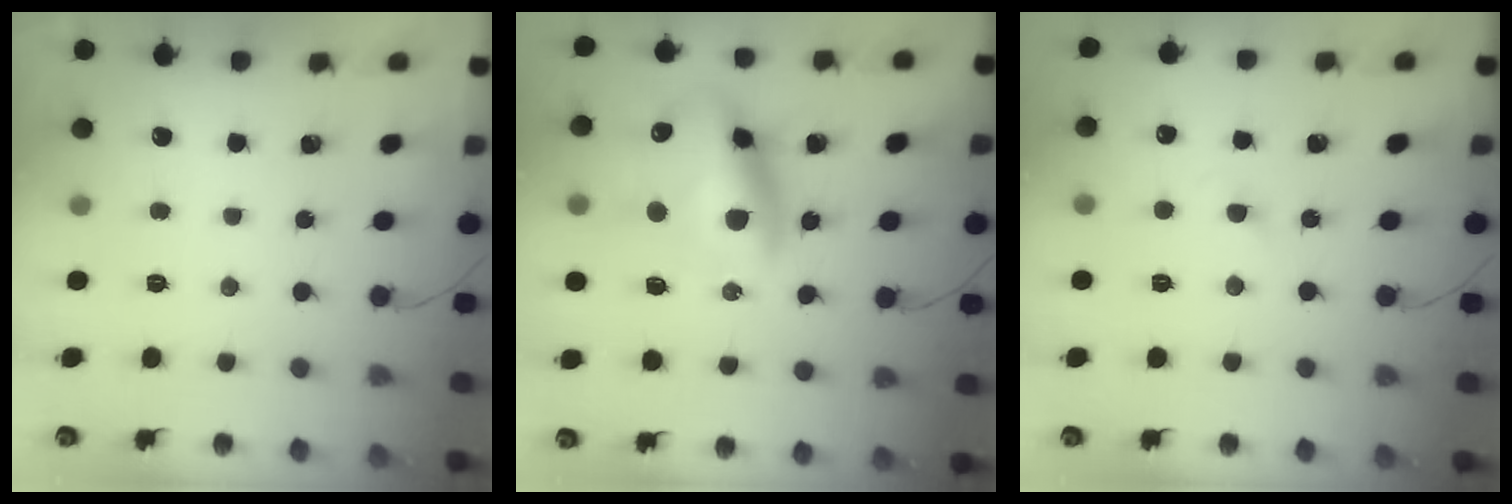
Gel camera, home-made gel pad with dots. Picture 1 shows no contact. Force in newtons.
{"total": 14.5, "press": 14.2, "slide": 3.2}
{"total": 1.8, "press": 1.6, "slide": 0.7}